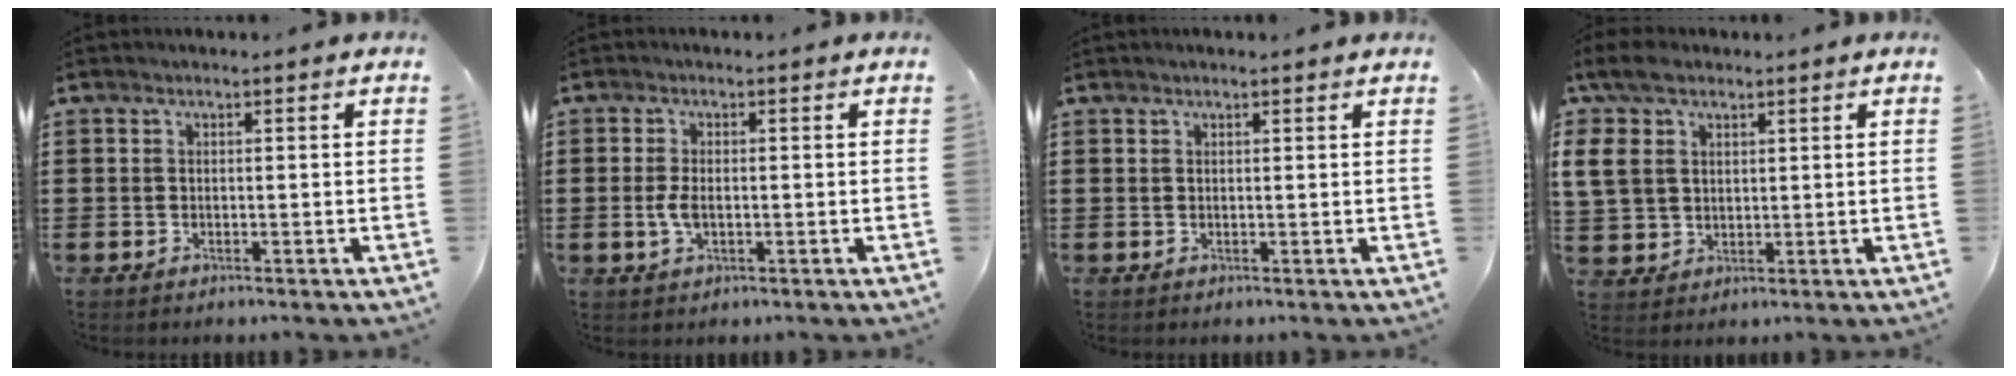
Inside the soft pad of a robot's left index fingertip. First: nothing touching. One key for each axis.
{"total": 3.0, "fx": -0.3, "fy": 1.4, "fz": 2.7, "tx": -0.066, "ty": -0.003, "tz": -0.009}
{"total": 0.6, "fx": 0.5, "fy": 0.0, "fz": 0.3, "tx": -0.007, "ty": 0.000, "tz": 0.011}
{"total": 8.4, "fx": 4.2, "fy": 6.0, "fz": 4.1, "tx": -0.125, "ty": 0.013, "tz": 0.077}